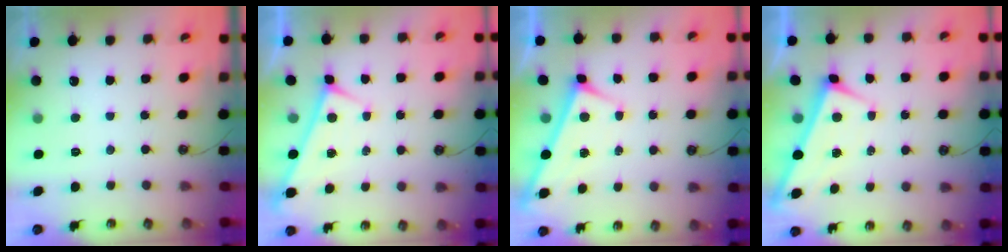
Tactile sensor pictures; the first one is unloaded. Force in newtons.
{"total": 0.0}
{"total": 3.0, "press": 3.0, "slide": 0.2}
{"total": 1.7, "press": 1.7, "slide": 0.1}